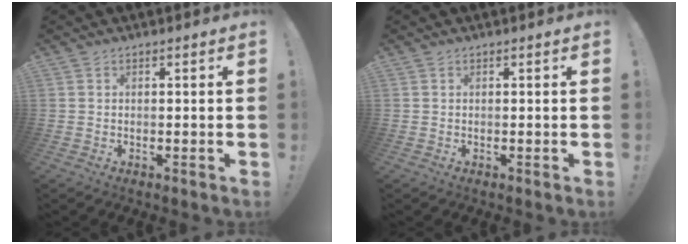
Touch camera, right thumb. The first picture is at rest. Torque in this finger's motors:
{"motor_torque": [-0.02, 0.02, -0.06, 0.04, 0.02]}